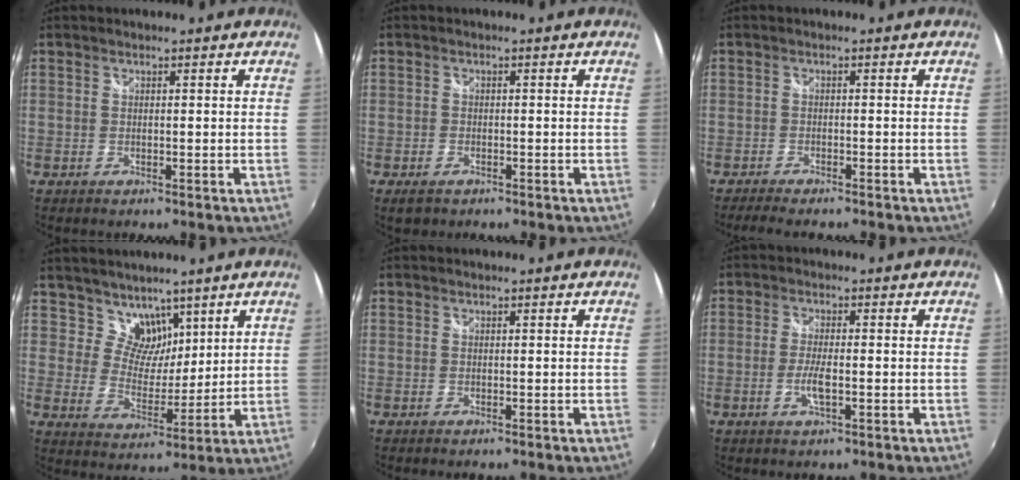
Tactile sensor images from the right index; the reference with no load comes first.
{"total": 2.8, "force": [-1.8, 1.7, 1.3], "torque": [-0.029, -0.006, -0.030]}
{"total": 5.2, "force": [-4.4, 0.9, 2.5], "torque": [-0.060, -0.018, -0.075]}
{"total": 7.1, "force": [5.1, 4.7, 1.5], "torque": [-0.011, -0.008, 0.094]}
{"total": 0.0}
{"total": 3.9, "force": [-1.2, 0.8, 3.7], "torque": [-0.077, -0.005, -0.024]}